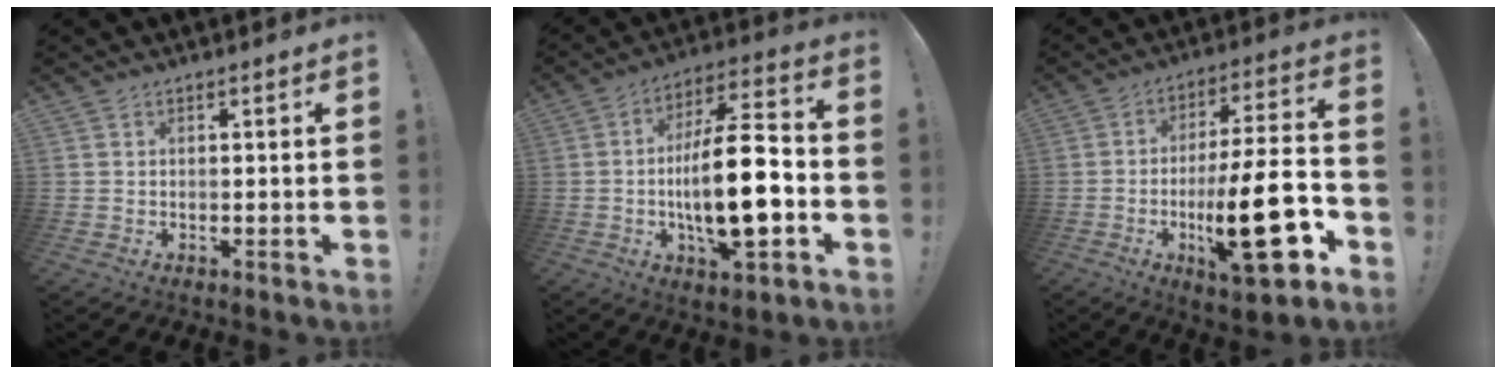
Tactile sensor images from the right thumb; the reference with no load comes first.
{"total": 19.7, "force": [-3.6, 6.1, 18.4], "torque": [-0.315, 0.008, -0.063]}
{"total": 23.2, "force": [-7.0, 6.2, 21.3], "torque": [-0.336, 0.023, -0.108]}